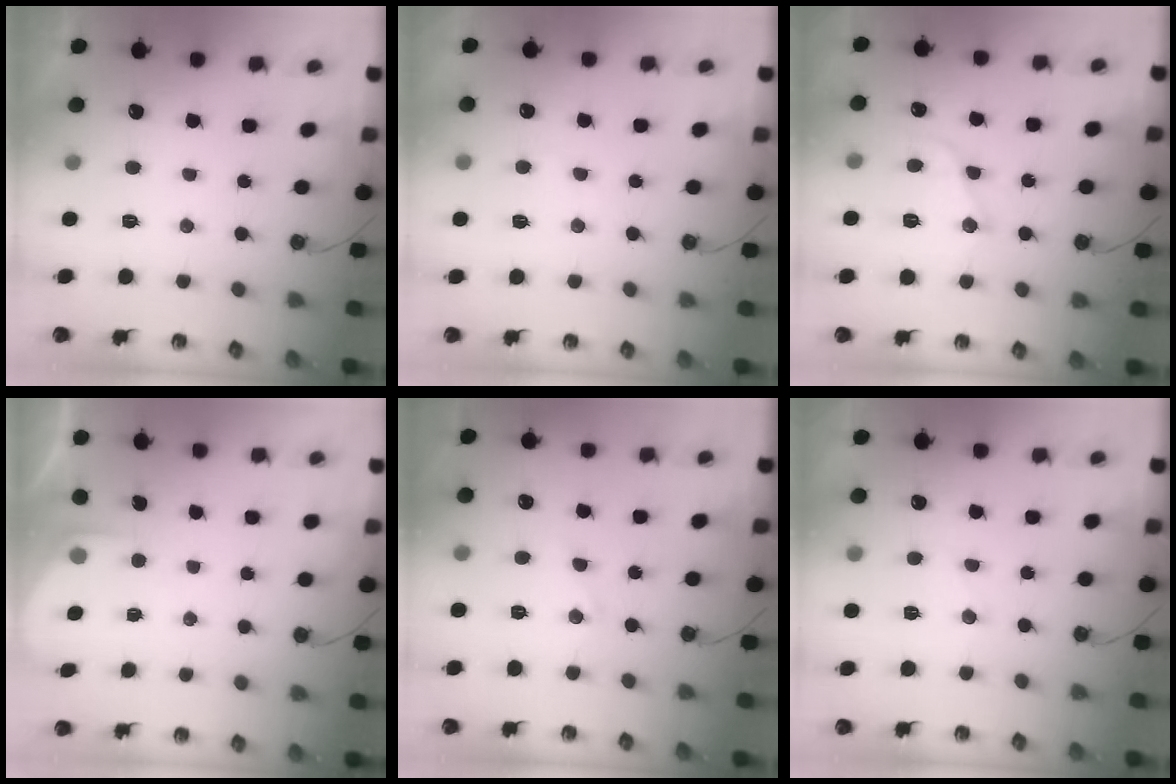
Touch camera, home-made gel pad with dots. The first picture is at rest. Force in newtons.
{"total": 3.4, "press": 3.3, "slide": 0.5}
{"total": 12.4, "press": 12.4, "slide": 1.1}
{"total": 1.4, "press": 1.3, "slide": 0.2}
{"total": 7.7, "press": 7.7, "slide": 0.4}
{"total": 6.2, "press": 6.1, "slide": 0.6}